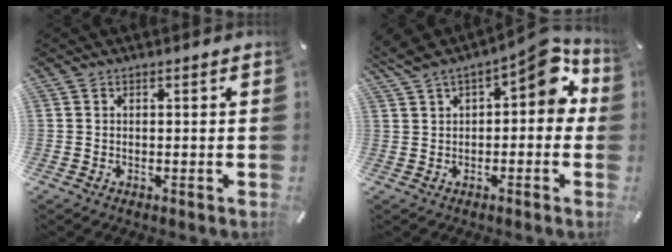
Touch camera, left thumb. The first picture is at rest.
{"total": 11.1, "force": [5.0, 5.4, 8.3], "torque": [-0.111, -0.026, 0.085]}